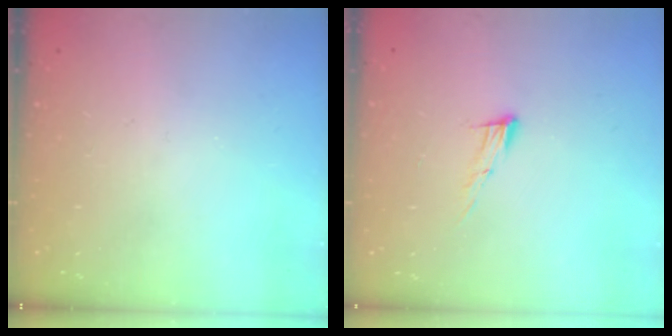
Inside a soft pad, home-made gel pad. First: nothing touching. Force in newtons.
{"total": 8.1, "press": 7.9, "slide": 1.6}